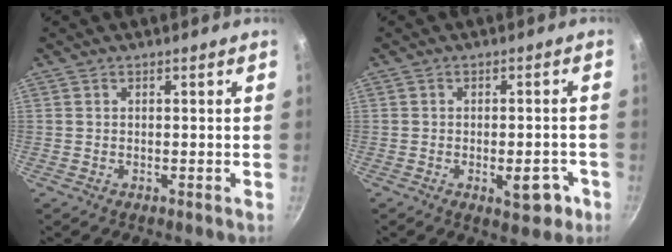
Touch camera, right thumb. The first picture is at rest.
{"total": 6.5, "force": [-2.6, 3.1, 5.1], "torque": [-0.040, 0.015, -0.027]}